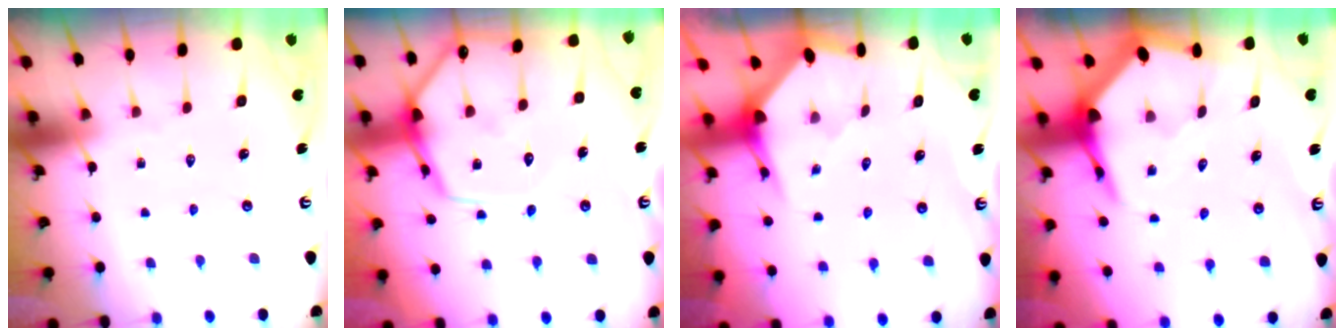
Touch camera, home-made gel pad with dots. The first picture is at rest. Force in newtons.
{"total": 14.3, "press": 14.2, "slide": 1.4}
{"total": 3.3, "press": 3.3, "slide": 0.1}
{"total": 6.6, "press": 6.6, "slide": 0.9}